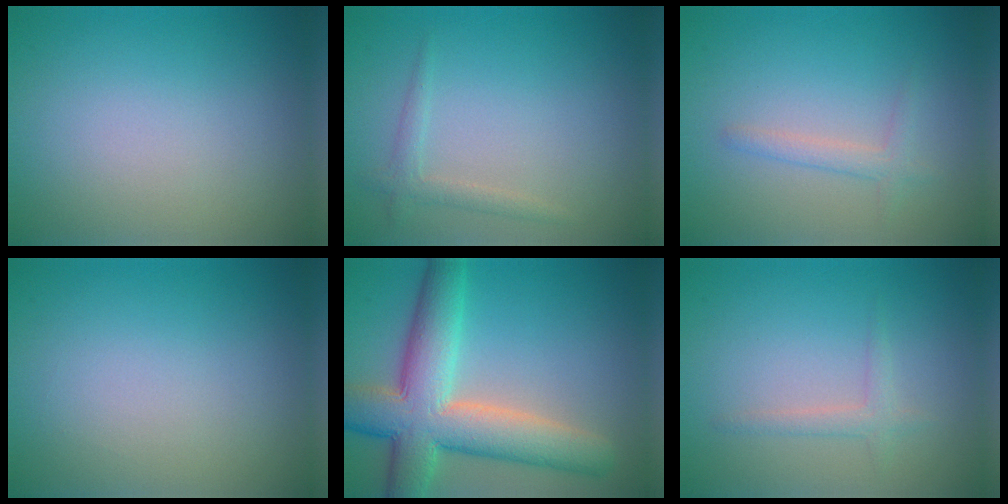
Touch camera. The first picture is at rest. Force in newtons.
{"total": 1.5, "press": 1.5, "slide": 0.1}
{"total": 1.5, "press": 1.5, "slide": 0.1}
{"total": 0.0}
{"total": 9.9, "press": 9.9, "slide": 0.6}
{"total": 1.3, "press": 1.3, "slide": 0.0}